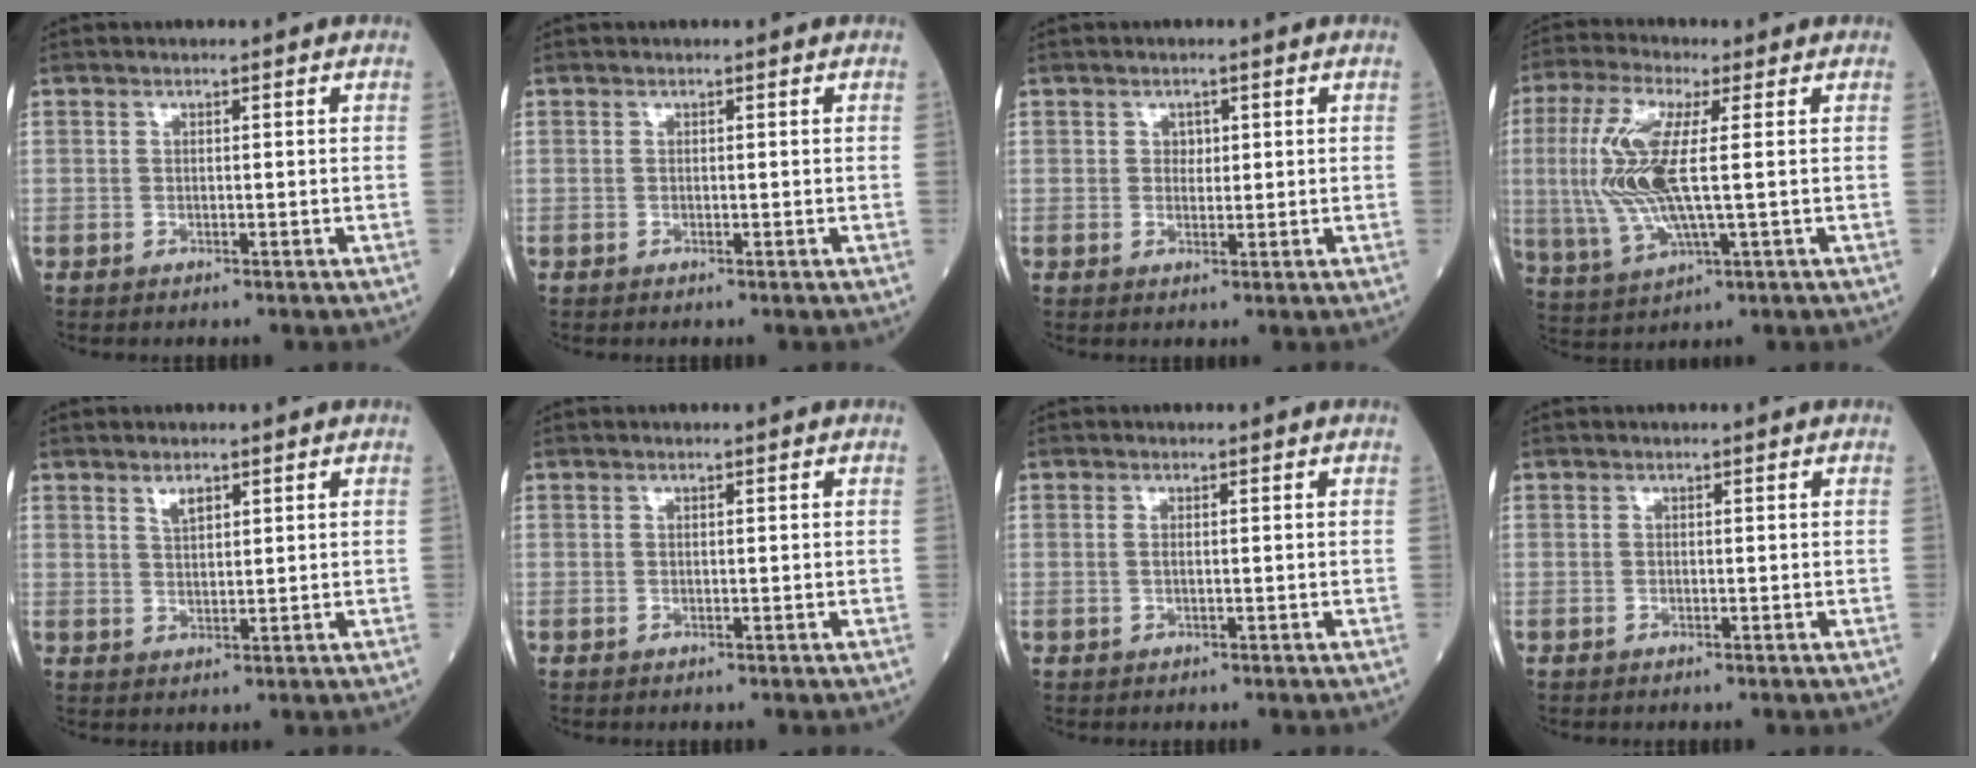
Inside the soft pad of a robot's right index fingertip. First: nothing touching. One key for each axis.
{"total": 0.0}
{"total": 1.5, "fx": 0.5, "fy": 1.1, "fz": 0.8, "tx": -0.009, "ty": -0.003, "tz": 0.007}
{"total": 11.7, "fx": 0.8, "fy": 2.2, "fz": 11.4, "tx": -0.269, "ty": 0.002, "tz": 0.015}
{"total": 2.4, "fx": 1.5, "fy": 0.8, "fz": 1.6, "tx": -0.033, "ty": 0.000, "tz": 0.033}
{"total": 0.0}
{"total": 0.6, "fx": 0.0, "fy": 0.2, "fz": 0.6, "tx": -0.015, "ty": -0.001, "tz": 0.000}
{"total": 0.0}